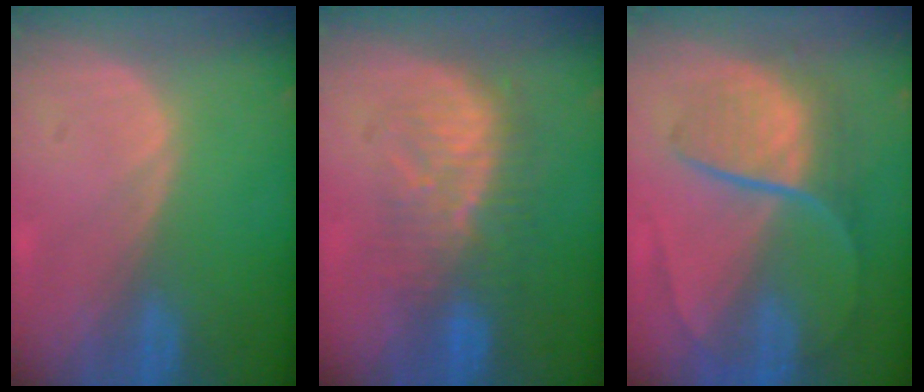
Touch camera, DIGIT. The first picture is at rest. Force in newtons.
{"total": 8.0, "press": 7.8, "slide": 1.5}
{"total": 8.9, "press": 7.5, "slide": 4.9}